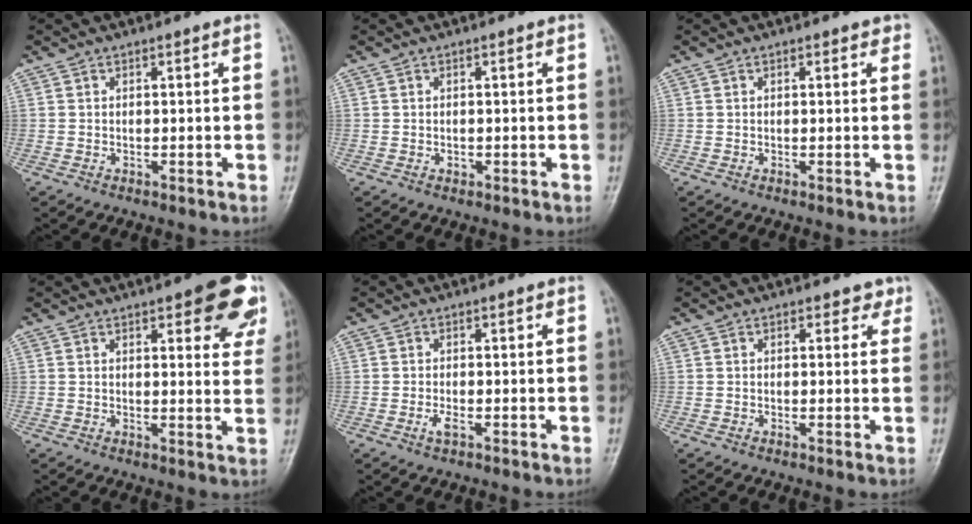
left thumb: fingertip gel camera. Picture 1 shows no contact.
{"total": 0.8, "force": [-0.2, 0.6, 0.4], "torque": [-0.001, 0.001, -0.003]}
{"total": 1.1, "force": [0.6, 0.7, 0.6], "torque": [-0.001, -0.001, 0.002]}
{"total": 15.8, "force": [8.7, 5.2, 12.1], "torque": [-0.111, -0.037, 0.099]}
{"total": 1.7, "force": [-0.6, 0.6, 1.5], "torque": [-0.031, -0.001, -0.015]}
{"total": 2.2, "force": [1.3, 1.5, 1.0], "torque": [0.009, -0.003, 0.010]}